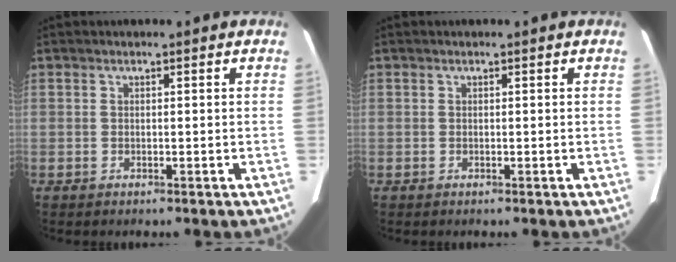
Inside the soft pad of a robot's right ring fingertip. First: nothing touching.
{"total": 0.0}